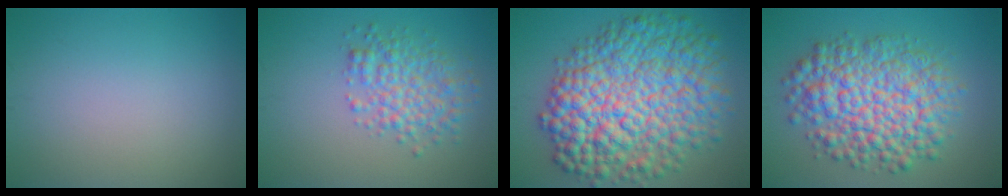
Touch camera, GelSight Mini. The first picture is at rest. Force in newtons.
{"total": 4.1, "press": 4.1, "slide": 0.1}
{"total": 13.5, "press": 13.5, "slide": 0.1}
{"total": 9.8, "press": 9.8, "slide": 0.2}